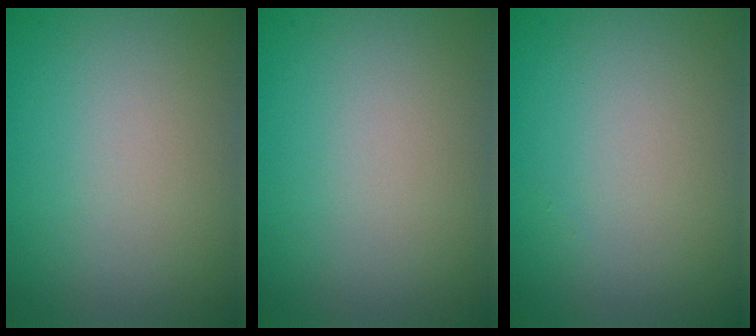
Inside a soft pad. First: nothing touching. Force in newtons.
{"total": 0.0}
{"total": 0.0}